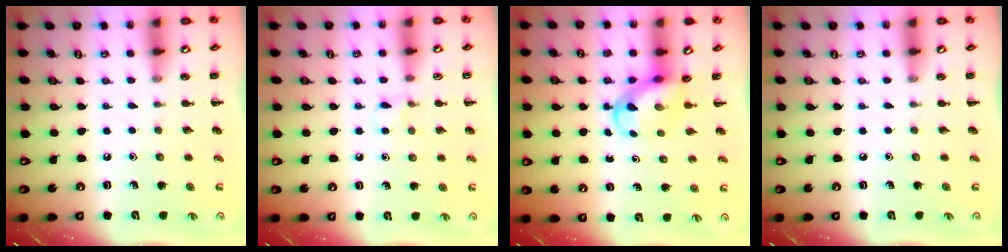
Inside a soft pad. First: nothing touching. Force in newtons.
{"total": 5.6, "press": 5.3, "slide": 1.9}
{"total": 3.8, "press": 3.7, "slide": 0.8}
{"total": 0.0}